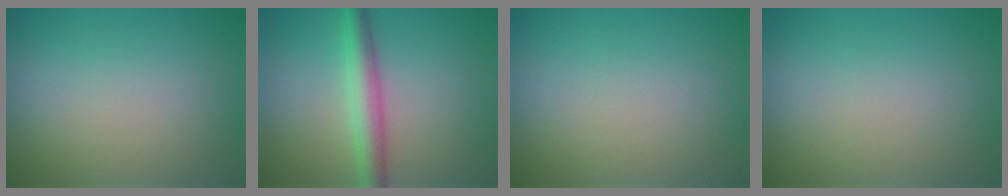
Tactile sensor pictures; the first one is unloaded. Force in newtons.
{"total": 3.8, "press": 3.8, "slide": 0.1}
{"total": 0.0}
{"total": 0.0}